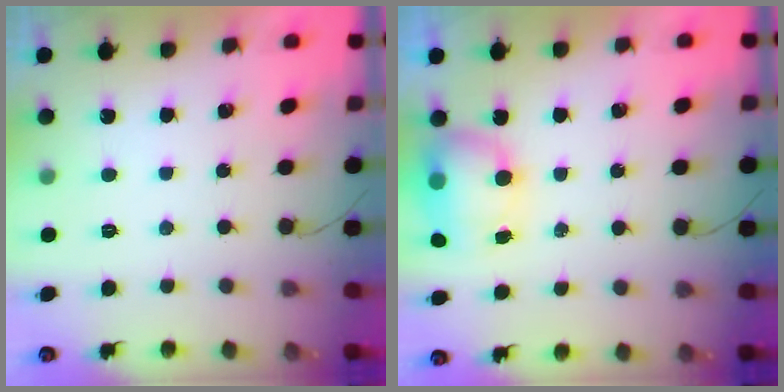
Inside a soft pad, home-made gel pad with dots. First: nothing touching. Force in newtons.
{"total": 12.3, "press": 9.5, "slide": 7.9}